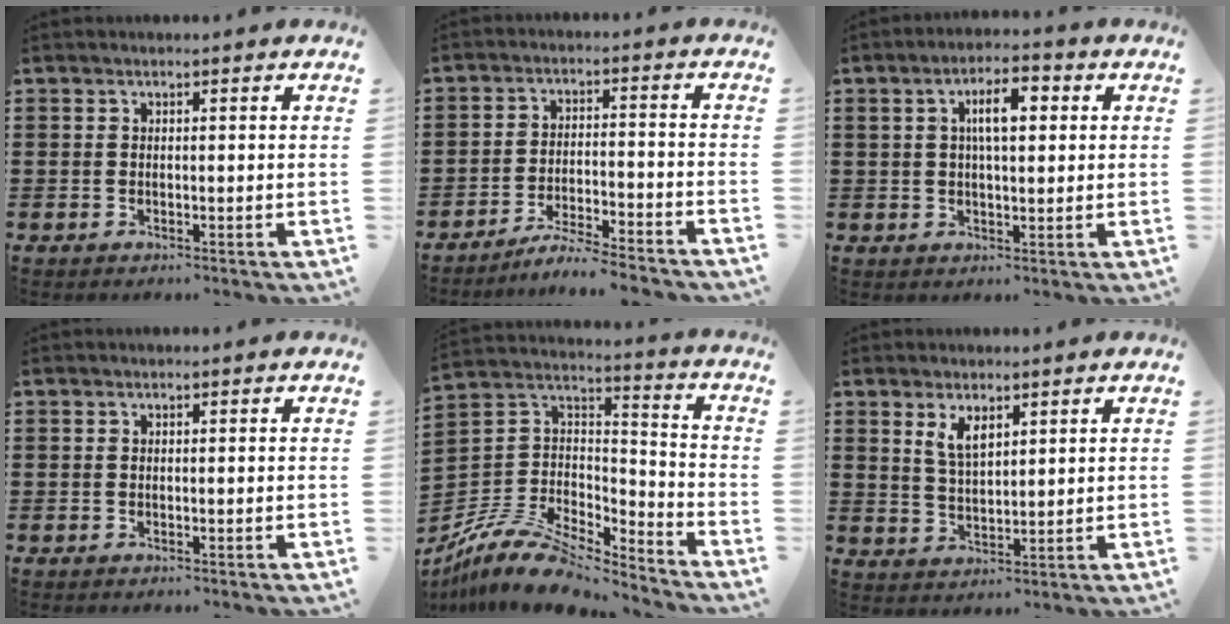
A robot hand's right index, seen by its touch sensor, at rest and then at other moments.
{"total": 5.3, "force": [-5.0, -0.4, 1.6], "torque": [-0.035, -0.008, -0.100]}
{"total": 5.7, "force": [1.5, 2.0, 5.2], "torque": [-0.096, 0.008, 0.022]}
{"total": 0.0}
{"total": 10.3, "force": [-8.7, 3.6, 4.3], "torque": [-0.097, 0.016, -0.173]}
{"total": 3.9, "force": [2.4, 1.7, 2.6], "torque": [-0.058, 0.004, 0.043]}